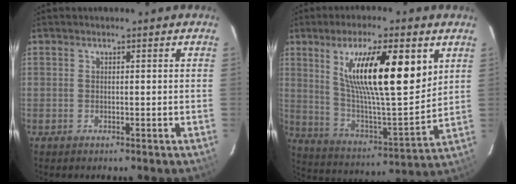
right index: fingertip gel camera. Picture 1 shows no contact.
{"total": 20.4, "force": [8.2, 4.6, 18.1], "torque": [-0.298, -0.003, 0.147]}